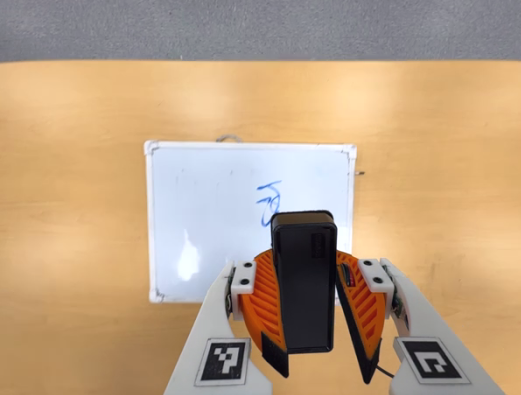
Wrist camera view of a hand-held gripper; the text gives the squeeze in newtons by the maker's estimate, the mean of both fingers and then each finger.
{"total": 9.5, "left": 9.9, "right": 9.1}